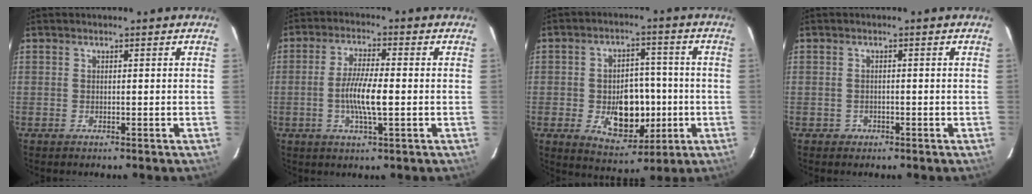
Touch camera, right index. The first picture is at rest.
{"total": 7.2, "force": [-1.3, 1.2, 7.0], "torque": [-0.135, -0.002, -0.025]}
{"total": 11.3, "force": [-2.4, 7.7, 7.9], "torque": [-0.142, 0.006, -0.013]}
{"total": 1.4, "force": [-0.7, 1.2, 0.1], "torque": [0.000, 0.003, -0.006]}